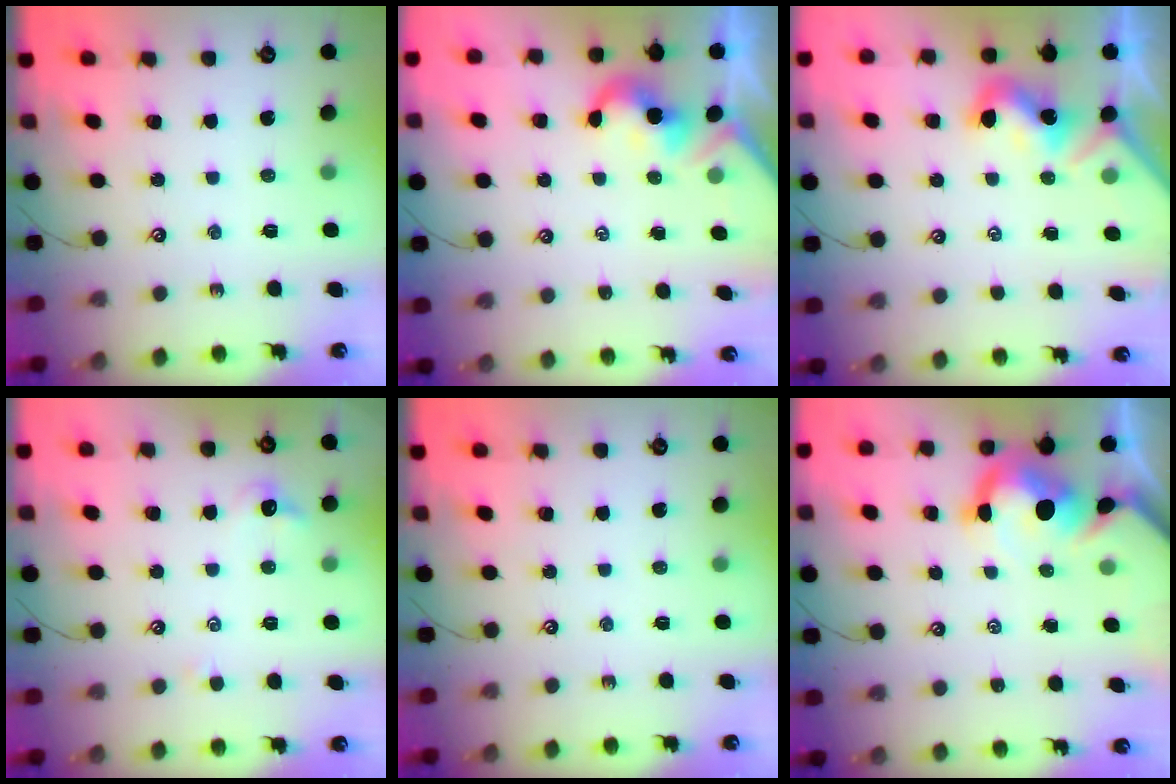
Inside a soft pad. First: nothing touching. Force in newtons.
{"total": 2.0, "press": 1.9, "slide": 0.5}
{"total": 1.7, "press": 1.7, "slide": 0.2}
{"total": 0.6, "press": 0.1, "slide": 0.6}
{"total": 0.0}
{"total": 7.6, "press": 7.5, "slide": 1.1}